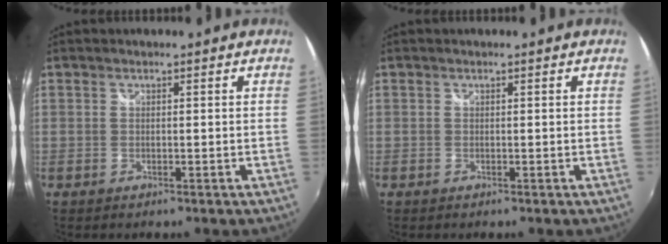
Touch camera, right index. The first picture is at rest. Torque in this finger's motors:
{"motor_torque": [0.09, 0.05, 0.05, 0.01]}